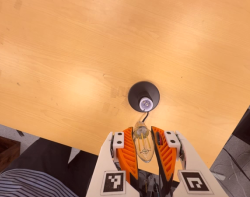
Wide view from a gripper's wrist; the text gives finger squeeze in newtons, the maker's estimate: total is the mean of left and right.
{"total": 21.6, "left": 23.4, "right": 19.8}